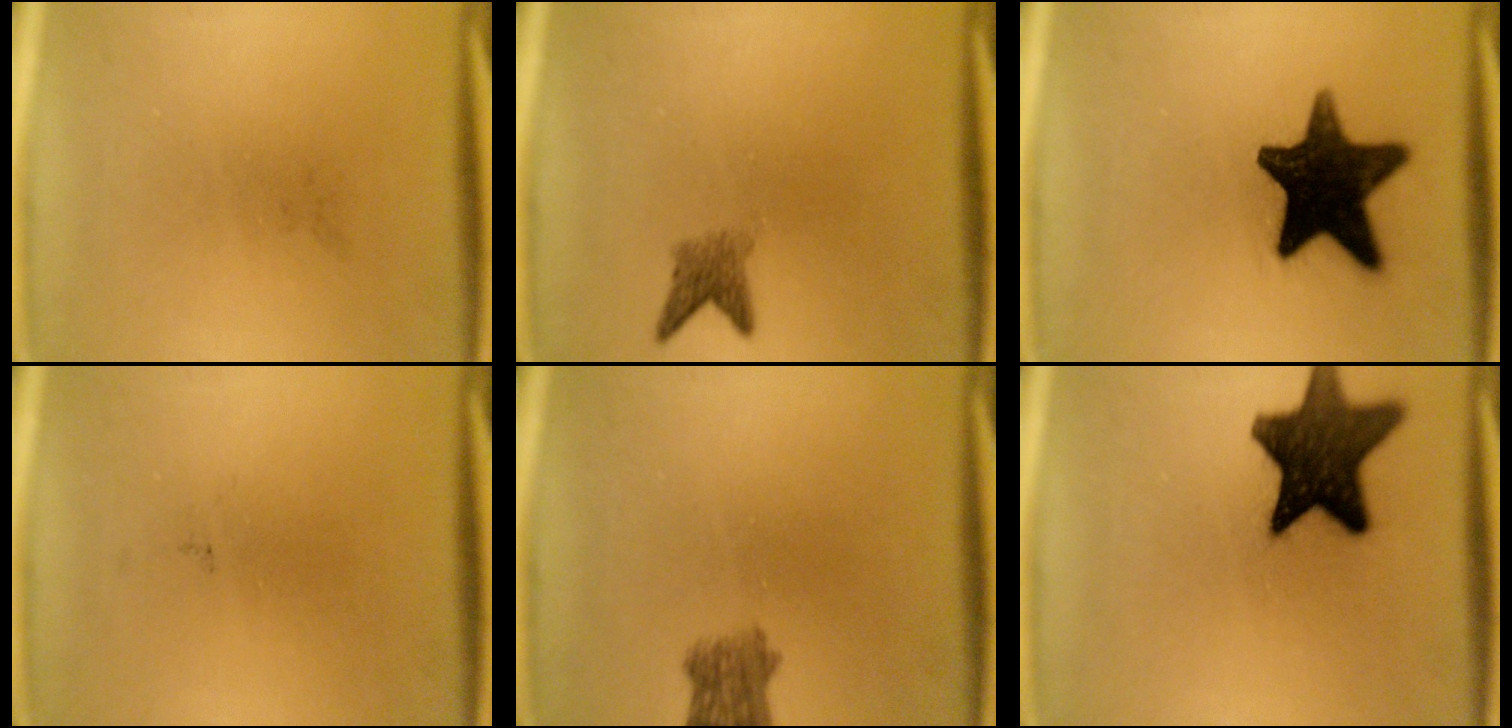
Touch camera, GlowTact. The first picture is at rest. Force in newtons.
{"total": 2.4}
{"total": 16.9}
{"total": 0.0}
{"total": 4.2}
{"total": 15.4}